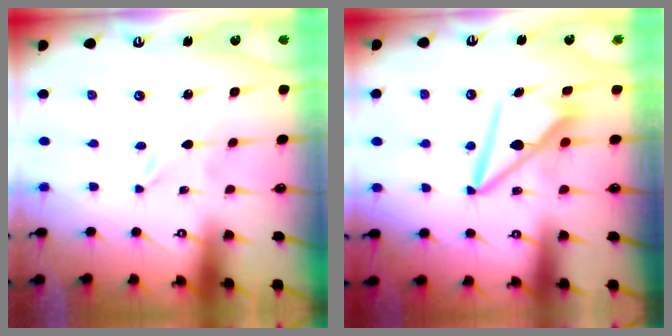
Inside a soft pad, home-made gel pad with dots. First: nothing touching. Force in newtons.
{"total": 8.6, "press": 8.6, "slide": 0.7}